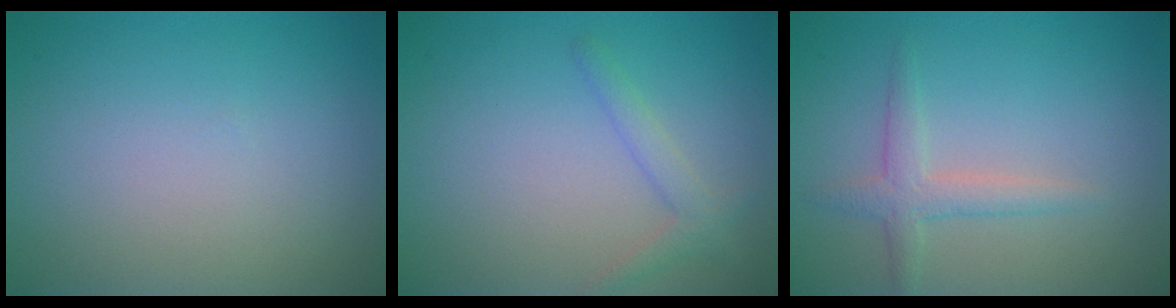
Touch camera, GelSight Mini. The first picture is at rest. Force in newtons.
{"total": 1.8, "press": 1.7, "slide": 0.1}
{"total": 2.2, "press": 2.2, "slide": 0.1}